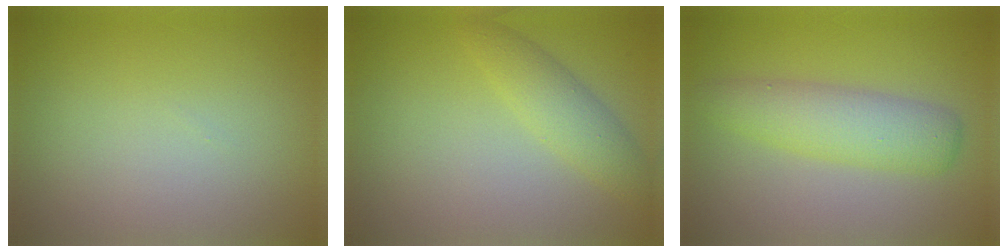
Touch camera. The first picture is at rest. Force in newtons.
{"total": 2.7, "press": 2.7, "slide": 0.1}
{"total": 4.2, "press": 4.2, "slide": 0.1}